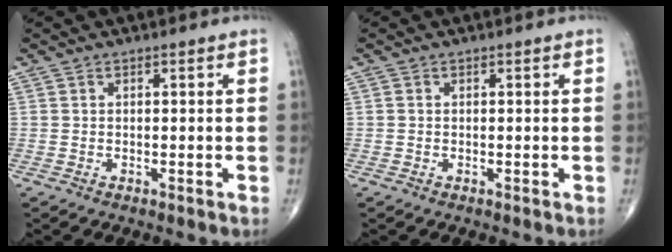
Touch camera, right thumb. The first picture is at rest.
{"total": 0.0}